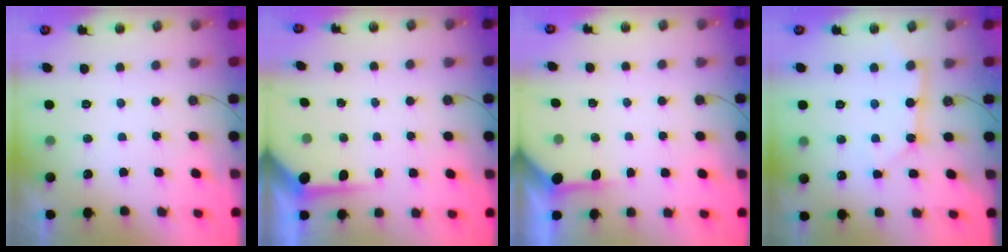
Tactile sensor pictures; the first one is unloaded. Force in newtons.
{"total": 5.4, "press": 5.4, "slide": 0.2}
{"total": 3.9, "press": 3.9, "slide": 0.2}
{"total": 4.4, "press": 4.4, "slide": 0.4}